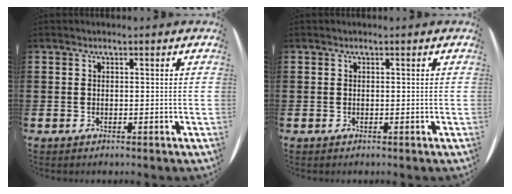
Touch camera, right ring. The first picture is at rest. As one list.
[{"total": 0.0}]